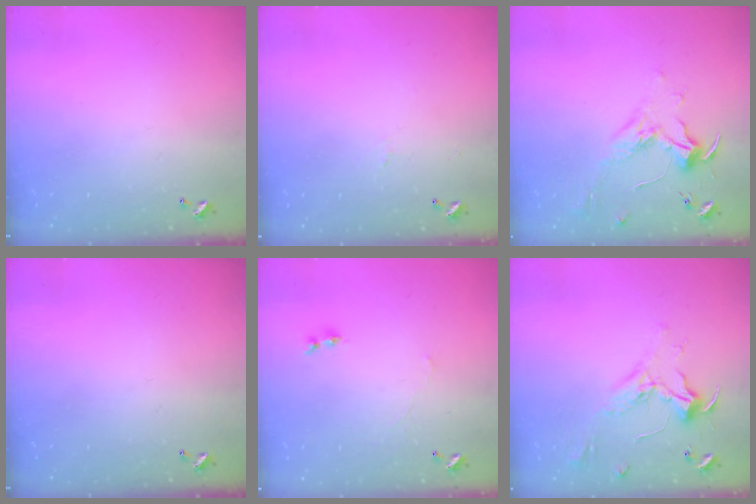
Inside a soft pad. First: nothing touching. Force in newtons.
{"total": 0.0}
{"total": 1.9, "press": 1.7, "slide": 0.8}
{"total": 0.0}
{"total": 0.7, "press": 0.1, "slide": 0.7}
{"total": 2.3, "press": 2.1, "slide": 0.9}